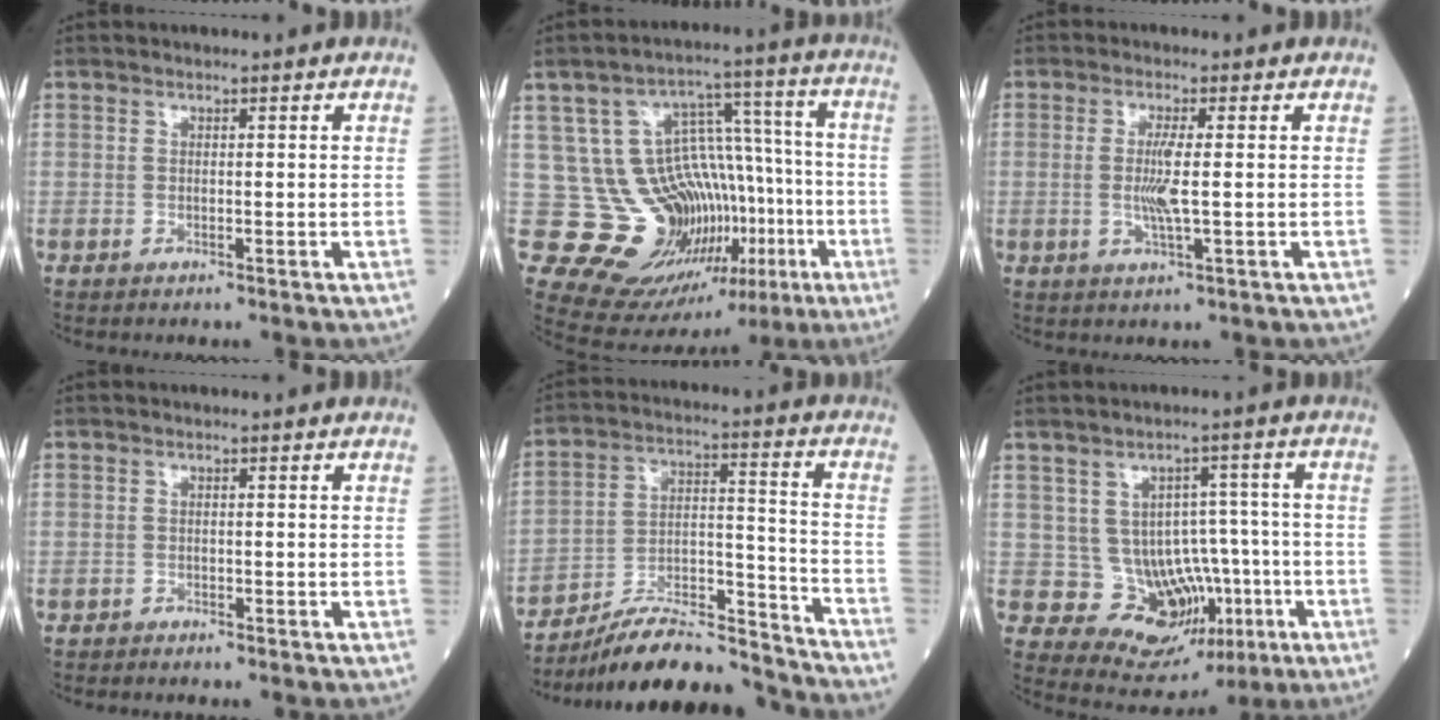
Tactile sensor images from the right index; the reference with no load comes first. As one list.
[{"total": 20.0, "force": [-5.8, 11.9, 15.0], "torque": [-0.230, 0.037, -0.063]}, {"total": 4.2, "force": [0.0, 0.2, 4.2], "torque": [-0.085, -0.005, -0.001]}, {"total": 0.8, "force": [-0.8, 0.2, 0.2], "torque": [-0.007, -0.001, -0.014]}, {"total": 16.8, "force": [-16.0, 1.6, 4.9], "torque": [-0.086, 0.032, -0.269]}, {"total": 10.2, "force": [-2.2, 7.8, 6.1], "torque": [-0.078, 0.022, -0.010]}]